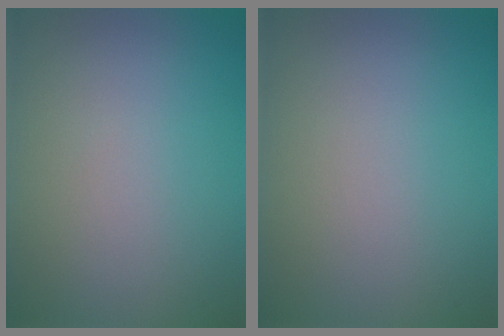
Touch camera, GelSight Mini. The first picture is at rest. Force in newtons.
{"total": 0.0}